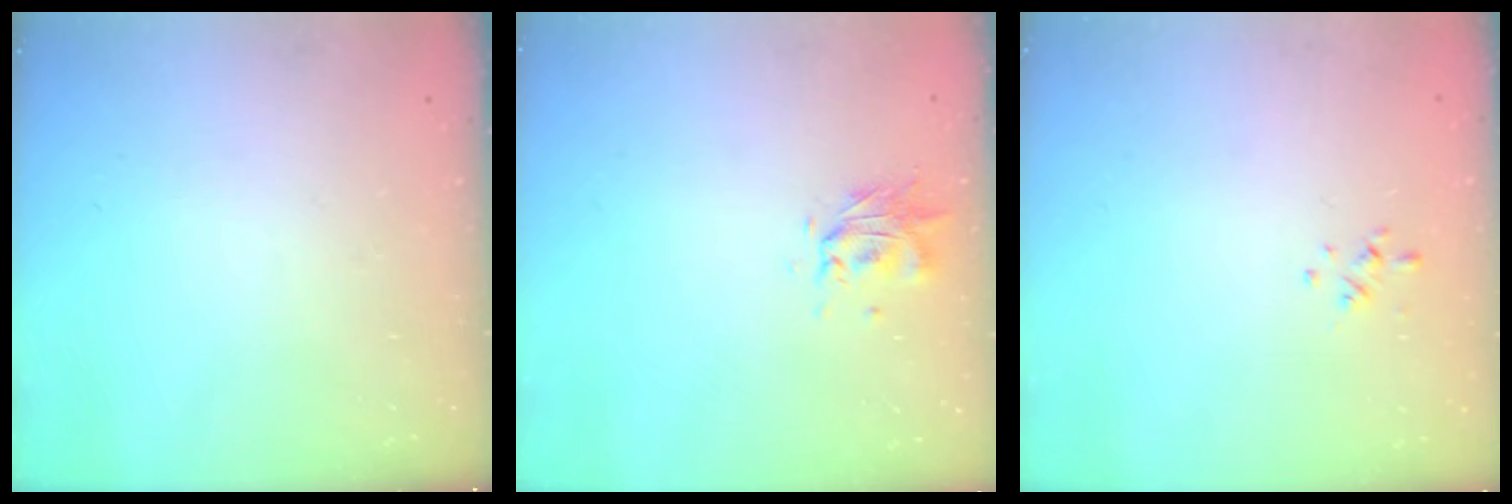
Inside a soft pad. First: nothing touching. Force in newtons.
{"total": 0.6, "press": 0.5, "slide": 0.3}
{"total": 0.6, "press": 0.4, "slide": 0.5}